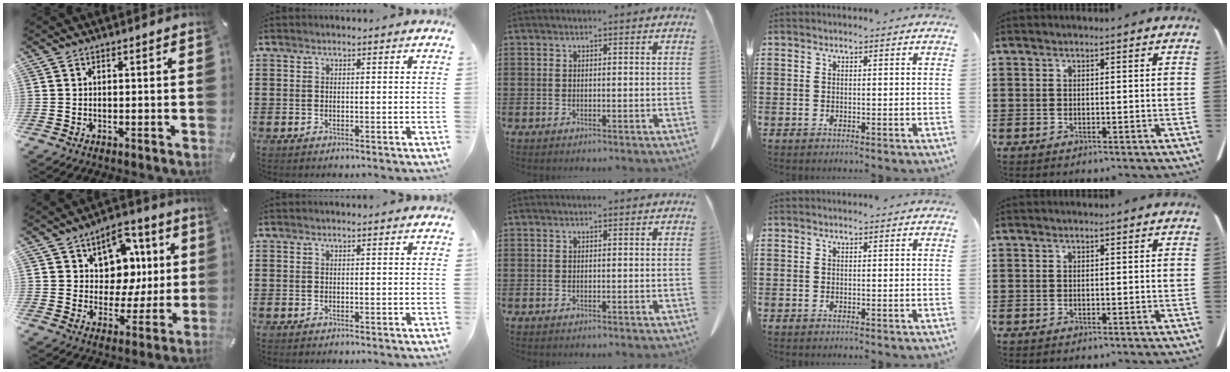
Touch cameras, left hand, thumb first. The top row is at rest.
{"thumb": {"total": 11.6, "force": [3.6, 9.9, 4.7], "torque": [-0.071, -0.025, 0.071]}}